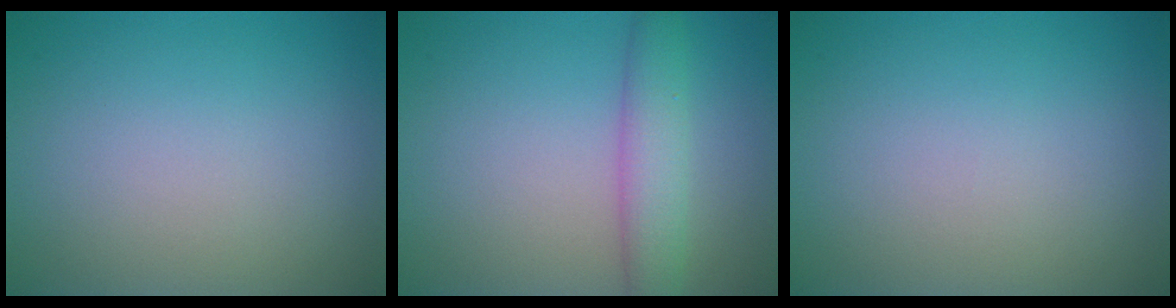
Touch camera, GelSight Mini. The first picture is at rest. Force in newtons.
{"total": 3.7, "press": 3.6, "slide": 0.2}
{"total": 0.0}